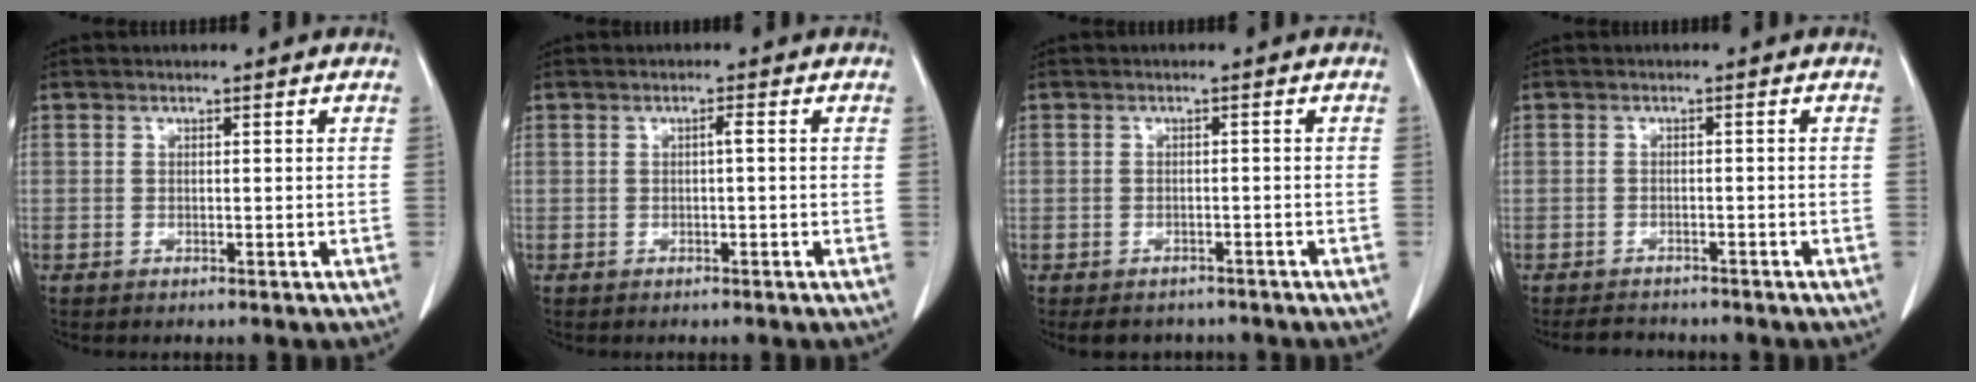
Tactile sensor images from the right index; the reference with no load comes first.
{"total": 0.8, "force": [0.0, 0.0, 0.8], "torque": [-0.015, 0.001, 0.001]}
{"total": 4.2, "force": [-3.5, 2.2, 0.7], "torque": [-0.004, 0.004, -0.044]}
{"total": 3.1, "force": [-2.9, 1.1, 0.4], "torque": [-0.010, -0.006, -0.045]}